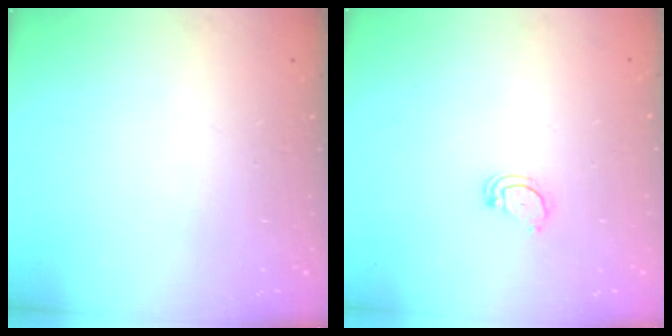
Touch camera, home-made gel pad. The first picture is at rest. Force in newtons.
{"total": 3.8, "press": 3.8, "slide": 0.3}